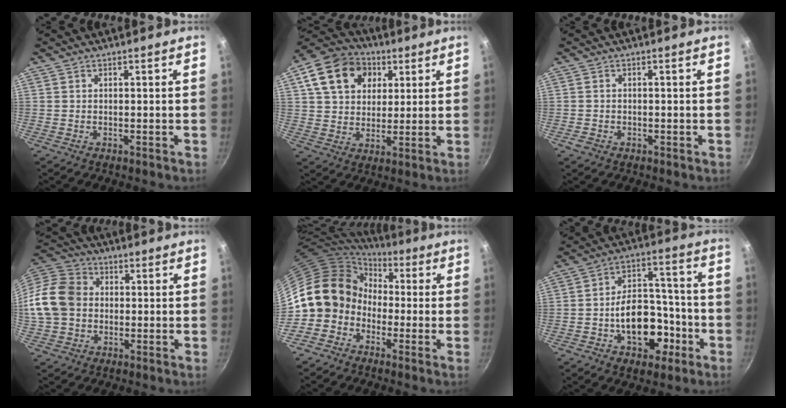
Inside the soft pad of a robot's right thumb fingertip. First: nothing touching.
{"total": 15.9, "force": [5.9, 12.1, 8.5], "torque": [-0.127, 0.008, 0.091]}
{"total": 1.5, "force": [-0.7, 1.1, 0.7], "torque": [-0.013, 0.001, -0.011]}
{"total": 14.2, "force": [-0.3, 11.6, 8.2], "torque": [-0.138, 0.027, -0.022]}
{"total": 12.2, "force": [-0.8, 10.8, 5.6], "torque": [-0.055, 0.036, -0.030]}
{"total": 15.3, "force": [-5.1, 10.0, 10.4], "torque": [-0.114, 0.055, -0.070]}